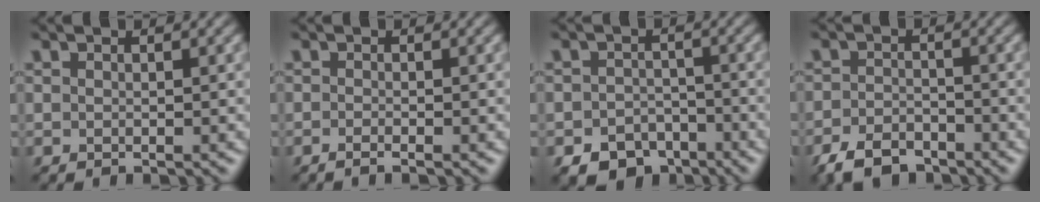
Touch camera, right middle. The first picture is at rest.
{"total": 1.1, "force": [-0.6, 0.2, 0.9], "torque": [-0.016, -0.005, -0.013]}
{"total": 4.2, "force": [-2.9, 2.7, 1.2], "torque": [-0.017, -0.003, -0.051]}
{"total": 4.2, "force": [-3.4, 2.0, 1.6], "torque": [-0.029, 0.000, -0.069]}